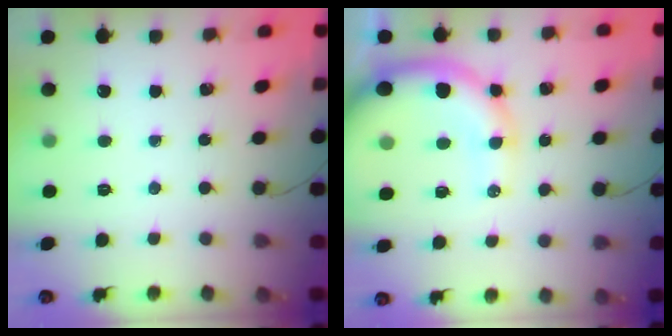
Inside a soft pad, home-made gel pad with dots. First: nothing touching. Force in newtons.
{"total": 15.1, "press": 14.6, "slide": 3.8}